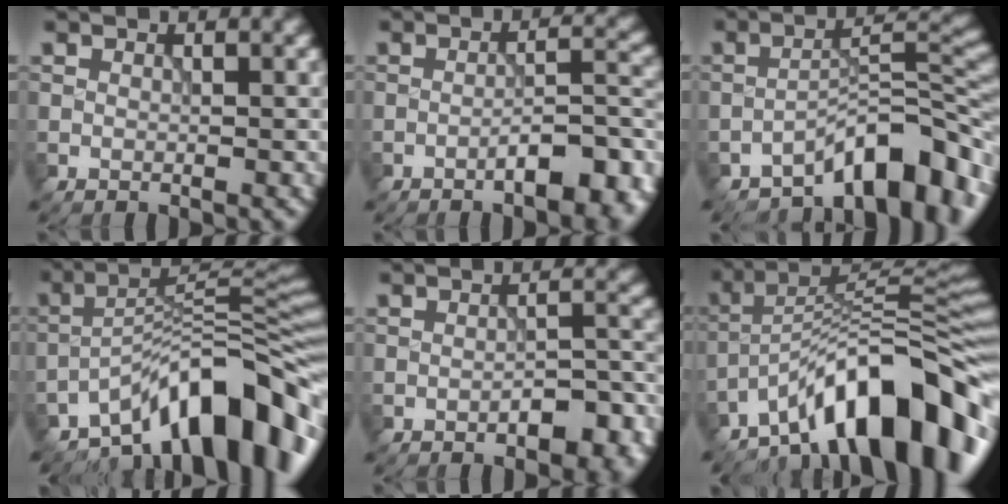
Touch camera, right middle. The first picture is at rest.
{"total": 6.9, "force": [-3.5, 2.1, 5.5], "torque": [-0.066, 0.010, -0.048]}
{"total": 8.6, "force": [-6.2, 2.8, 5.4], "torque": [-0.057, 0.010, -0.110]}
{"total": 13.0, "force": [-8.3, 4.2, 9.1], "torque": [-0.119, 0.027, -0.148]}
{"total": 5.5, "force": [-3.0, 2.0, 4.1], "torque": [-0.053, 0.009, -0.040]}
{"total": 12.8, "force": [-8.2, 3.9, 9.0], "torque": [-0.113, 0.029, -0.146]}